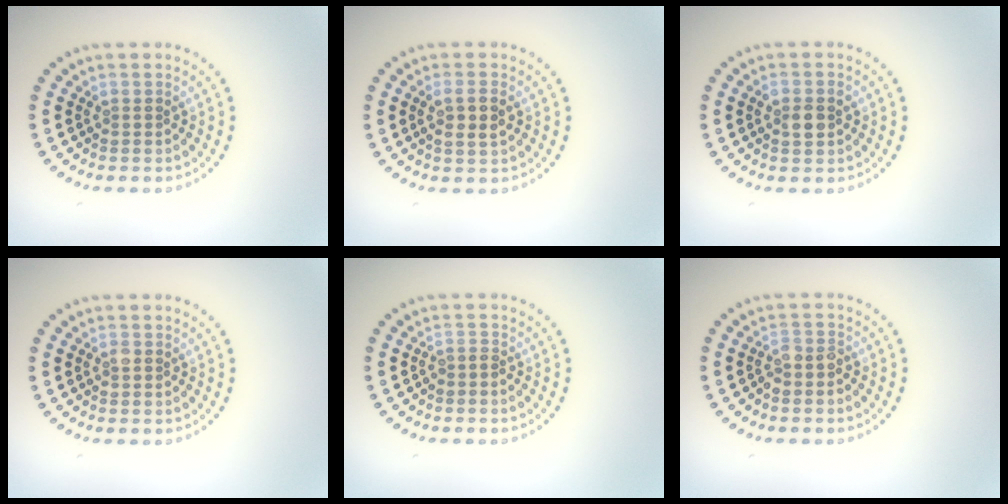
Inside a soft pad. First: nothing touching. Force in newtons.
{"total": 2.5, "press": 2.4, "slide": 0.5}
{"total": 1.9, "press": 1.9, "slide": 0.3}
{"total": 0.8, "press": 0.8, "slide": 0.1}
{"total": 0.6, "press": 0.3, "slide": 0.5}
{"total": 1.8, "press": 1.6, "slide": 0.9}